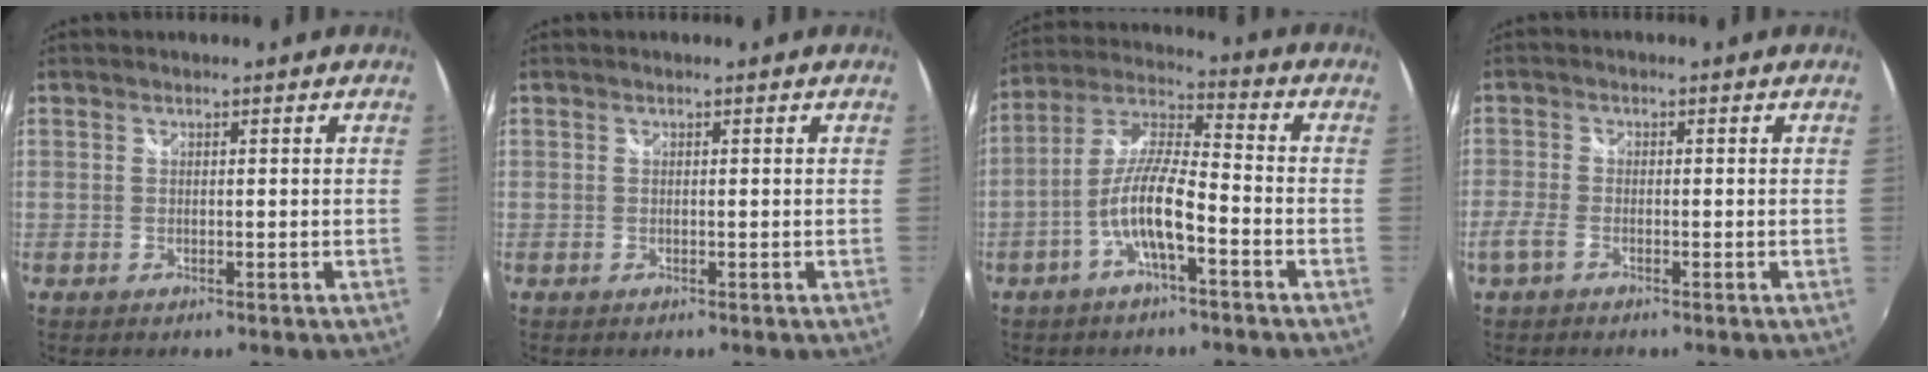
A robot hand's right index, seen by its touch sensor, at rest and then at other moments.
{"total": 0.0}
{"total": 9.8, "force": [-4.1, 2.0, 8.8], "torque": [-0.188, 0.011, -0.079]}
{"total": 3.1, "force": [-2.0, 1.4, 1.9], "torque": [-0.053, -0.003, -0.045]}